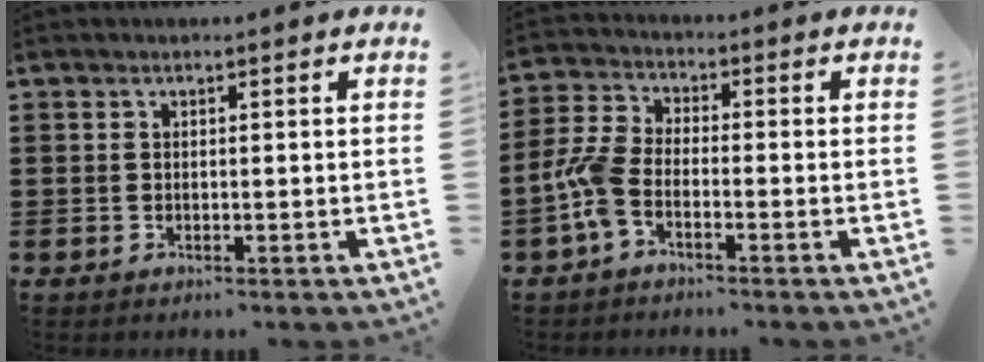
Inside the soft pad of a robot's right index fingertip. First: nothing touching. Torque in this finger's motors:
{"motor_torque": [1.19, -0.95, 0.62, 0.21]}